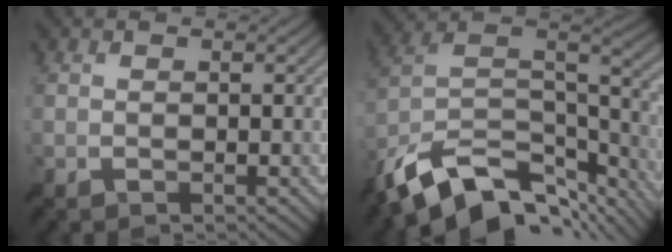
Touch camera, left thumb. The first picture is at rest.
{"total": 16.0, "force": [-11.0, 7.4, 9.0], "torque": [-0.219, -0.019, -0.172]}